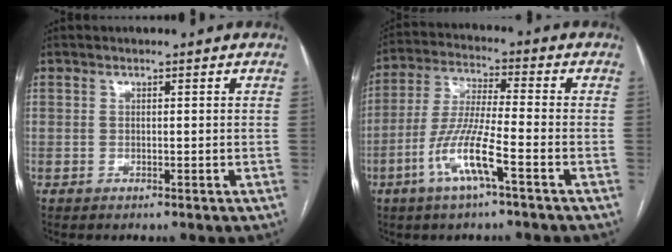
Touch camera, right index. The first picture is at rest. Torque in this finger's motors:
{"motor_torque": [1.50, -0.64, 0.80, 0.21]}